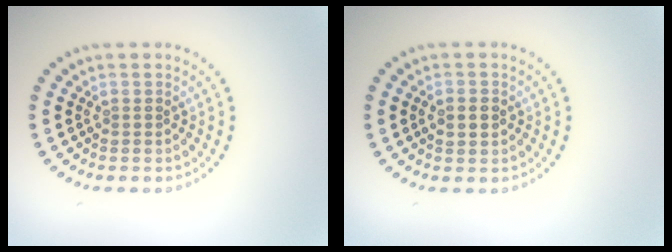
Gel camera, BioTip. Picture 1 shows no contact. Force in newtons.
{"total": 2.3, "press": 2.3, "slide": 0.1}